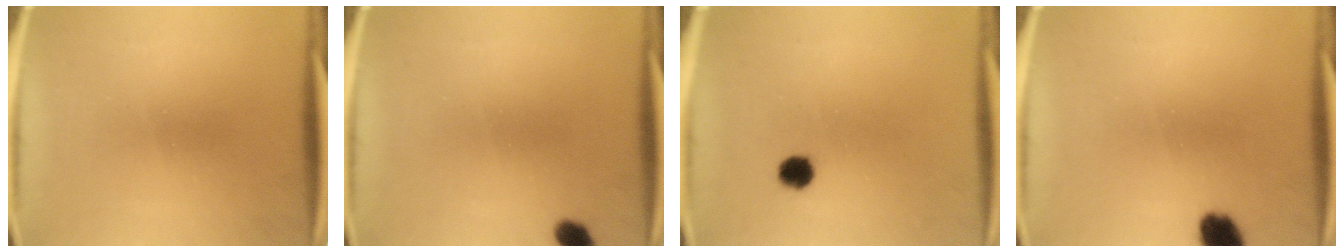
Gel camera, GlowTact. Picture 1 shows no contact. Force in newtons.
{"total": 2.7}
{"total": 3.1}
{"total": 5.4}